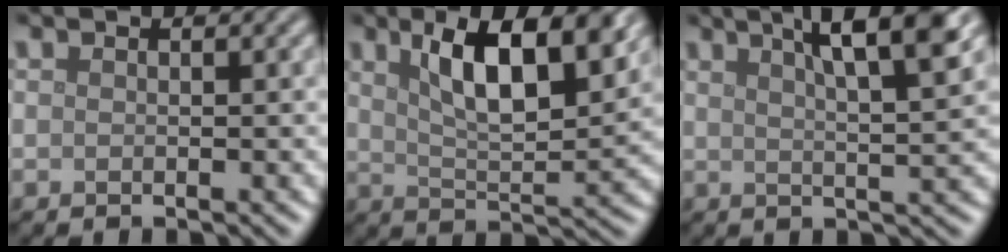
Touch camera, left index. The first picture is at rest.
{"total": 8.7, "force": [3.8, 2.9, 7.2], "torque": [-0.115, 0.005, 0.061]}
{"total": 7.3, "force": [4.0, 1.6, 5.9], "torque": [-0.064, 0.021, 0.049]}